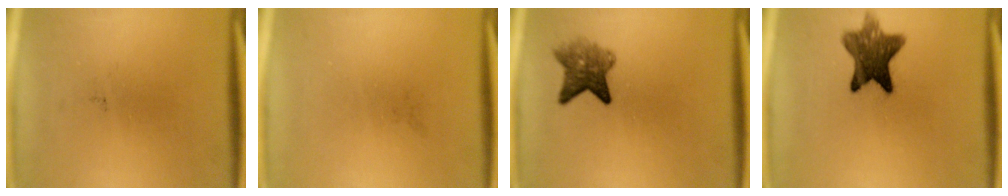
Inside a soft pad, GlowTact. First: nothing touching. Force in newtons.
{"total": 0.0}
{"total": 5.2}
{"total": 9.6}